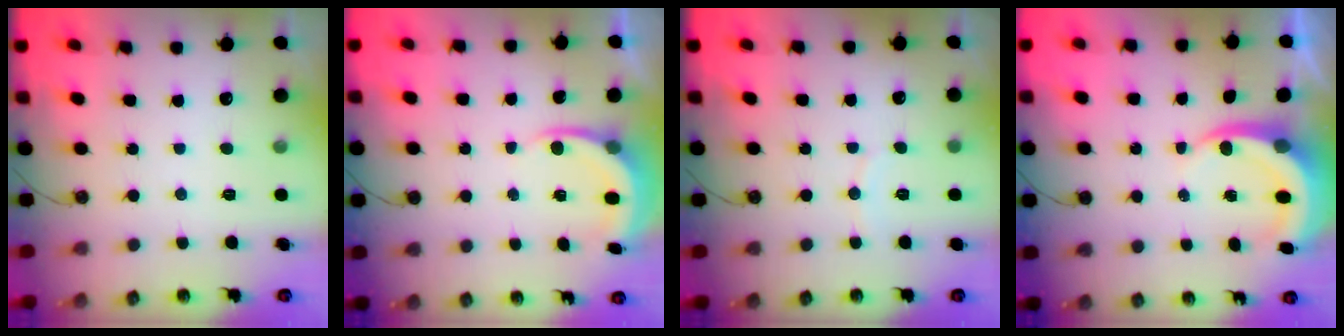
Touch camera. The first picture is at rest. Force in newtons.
{"total": 7.1, "press": 7.1, "slide": 0.5}
{"total": 4.0, "press": 4.0, "slide": 0.5}
{"total": 6.5, "press": 6.5, "slide": 0.9}